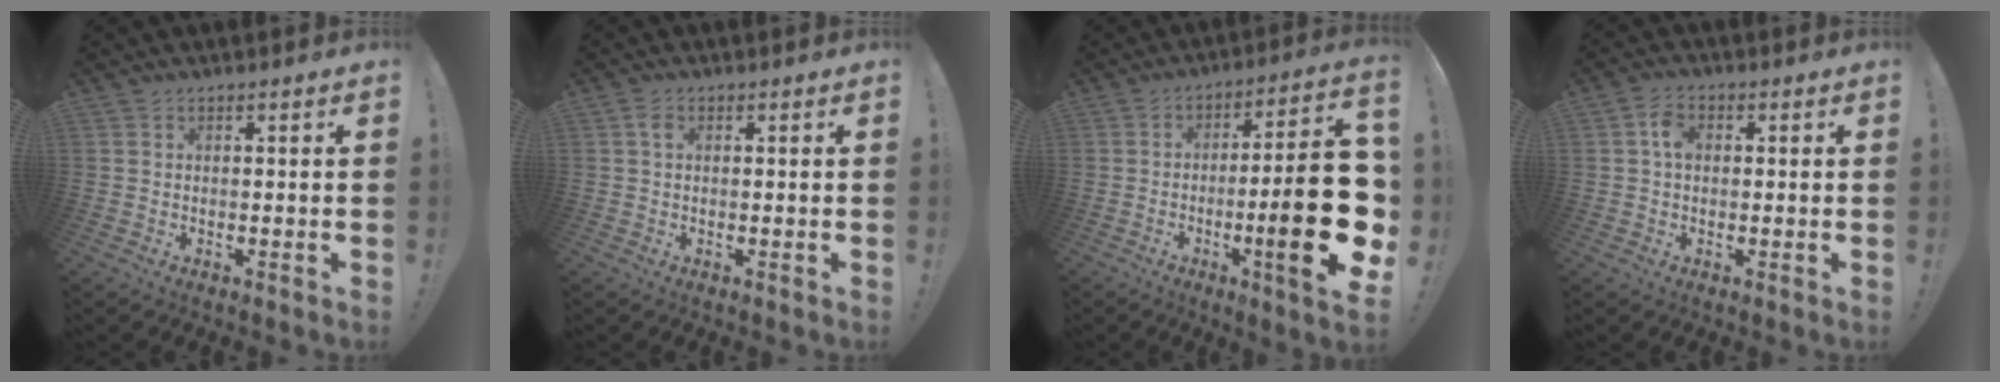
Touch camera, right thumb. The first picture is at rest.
{"total": 1.8, "force": [0.5, 1.1, 1.3], "torque": [-0.026, 0.003, 0.009]}
{"total": 23.2, "force": [-4.7, 4.5, 22.3], "torque": [-0.327, 0.011, -0.064]}
{"total": 4.4, "force": [0.5, 3.1, 3.1], "torque": [-0.049, 0.008, 0.008]}